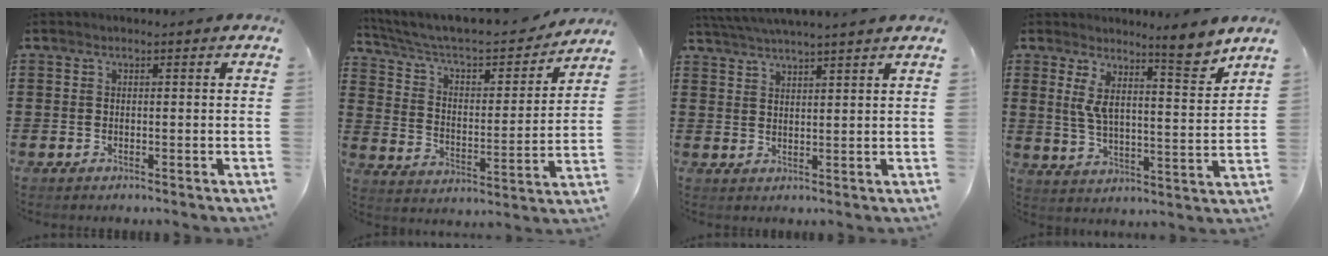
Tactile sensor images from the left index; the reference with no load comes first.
{"total": 6.1, "force": [5.2, 1.5, 2.7], "torque": [-0.079, -0.043, 0.084]}
{"total": 3.7, "force": [3.6, -0.9, 0.6], "torque": [-0.024, -0.013, 0.065]}
{"total": 8.7, "force": [6.8, 0.8, 5.4], "torque": [-0.100, -0.046, 0.112]}